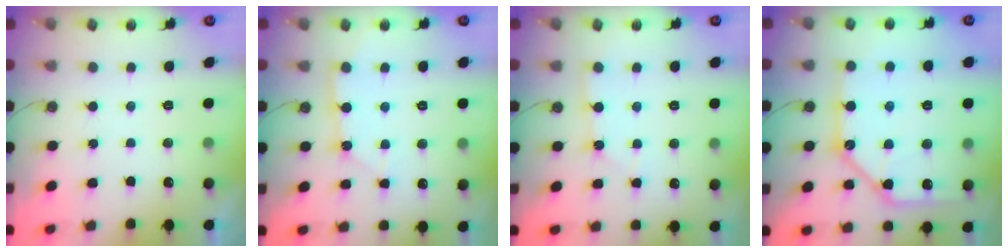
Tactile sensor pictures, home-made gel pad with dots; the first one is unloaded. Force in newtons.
{"total": 5.9, "press": 5.9, "slide": 0.5}
{"total": 1.9, "press": 1.9, "slide": 0.2}
{"total": 17.3, "press": 17.1, "slide": 2.1}